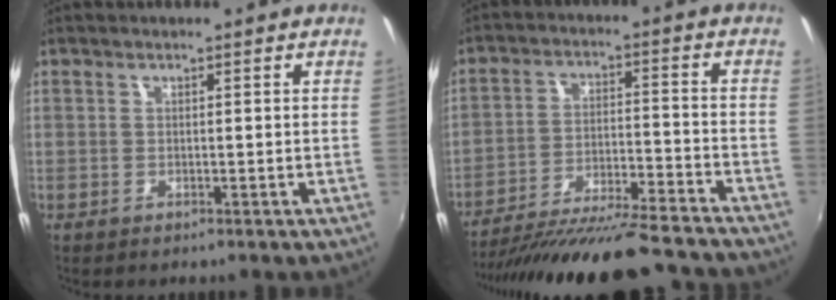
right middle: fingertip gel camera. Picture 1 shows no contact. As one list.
[{"total": 22.3, "force": [-20.0, 2.5, 9.6], "torque": [-0.179, -0.044, -0.299]}]